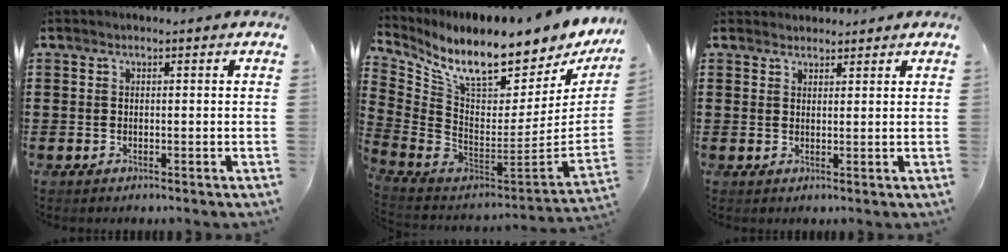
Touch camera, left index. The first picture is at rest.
{"total": 10.6, "force": [8.5, 1.2, 6.3], "torque": [-0.142, -0.085, 0.140]}
{"total": 1.8, "force": [1.7, 0.6, -0.1], "torque": [-0.002, 0.004, 0.034]}